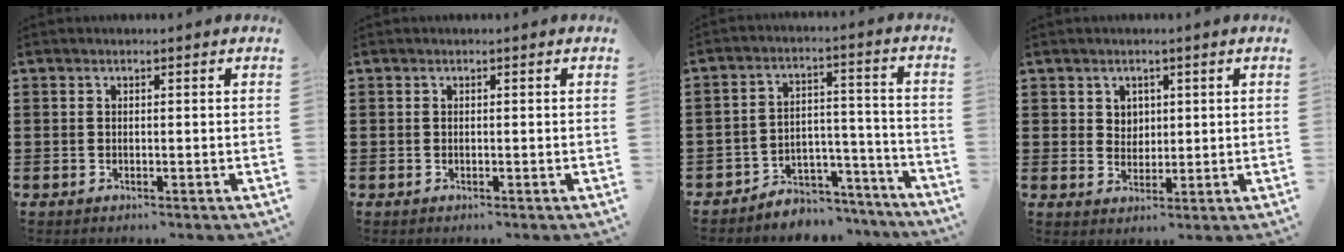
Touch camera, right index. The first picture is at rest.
{"total": 0.0}
{"total": 4.5, "force": [-4.1, 1.8, 0.4], "torque": [-0.013, 0.010, -0.082]}
{"total": 2.7, "force": [1.5, 2.2, 0.5], "torque": [-0.019, 0.010, 0.027]}